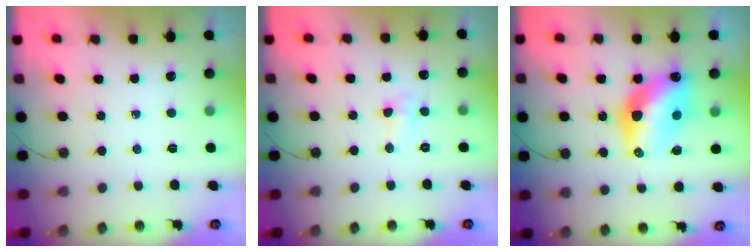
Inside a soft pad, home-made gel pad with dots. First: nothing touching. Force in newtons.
{"total": 4.6, "press": 4.5, "slide": 0.8}
{"total": 13.3, "press": 13.3, "slide": 0.9}